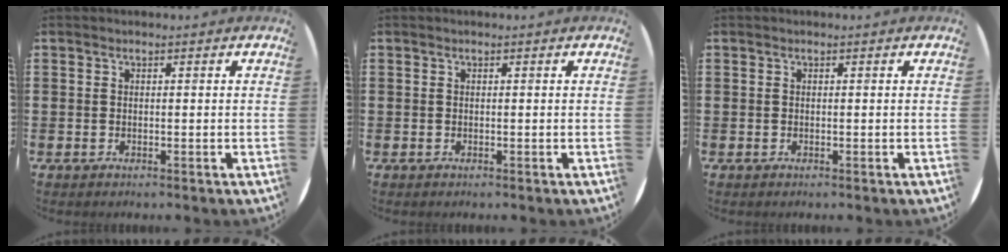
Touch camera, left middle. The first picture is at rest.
{"total": 0.0}
{"total": 0.0}